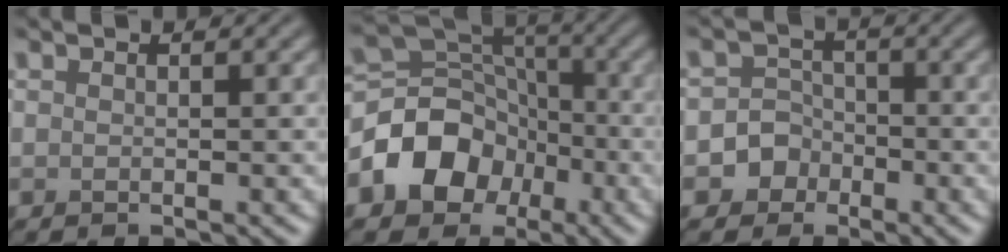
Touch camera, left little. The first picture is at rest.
{"total": 7.6, "force": [-3.0, 6.0, 3.4], "torque": [-0.045, 0.010, -0.066]}
{"total": 3.3, "force": [-1.4, 2.9, 0.4], "torque": [0.026, 0.009, -0.041]}